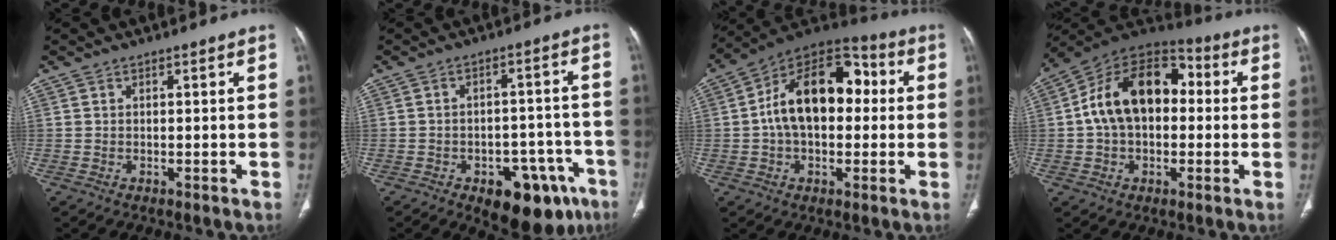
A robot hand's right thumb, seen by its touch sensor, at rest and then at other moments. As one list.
[{"total": 14.4, "force": [-7.6, 7.7, 9.5], "torque": [-0.081, 0.044, -0.093]}, {"total": 18.5, "force": [1.5, 11.4, 14.5], "torque": [-0.209, 0.043, 0.016]}, {"total": 17.8, "force": [1.3, 11.7, 13.3], "torque": [-0.200, 0.042, 0.013]}]